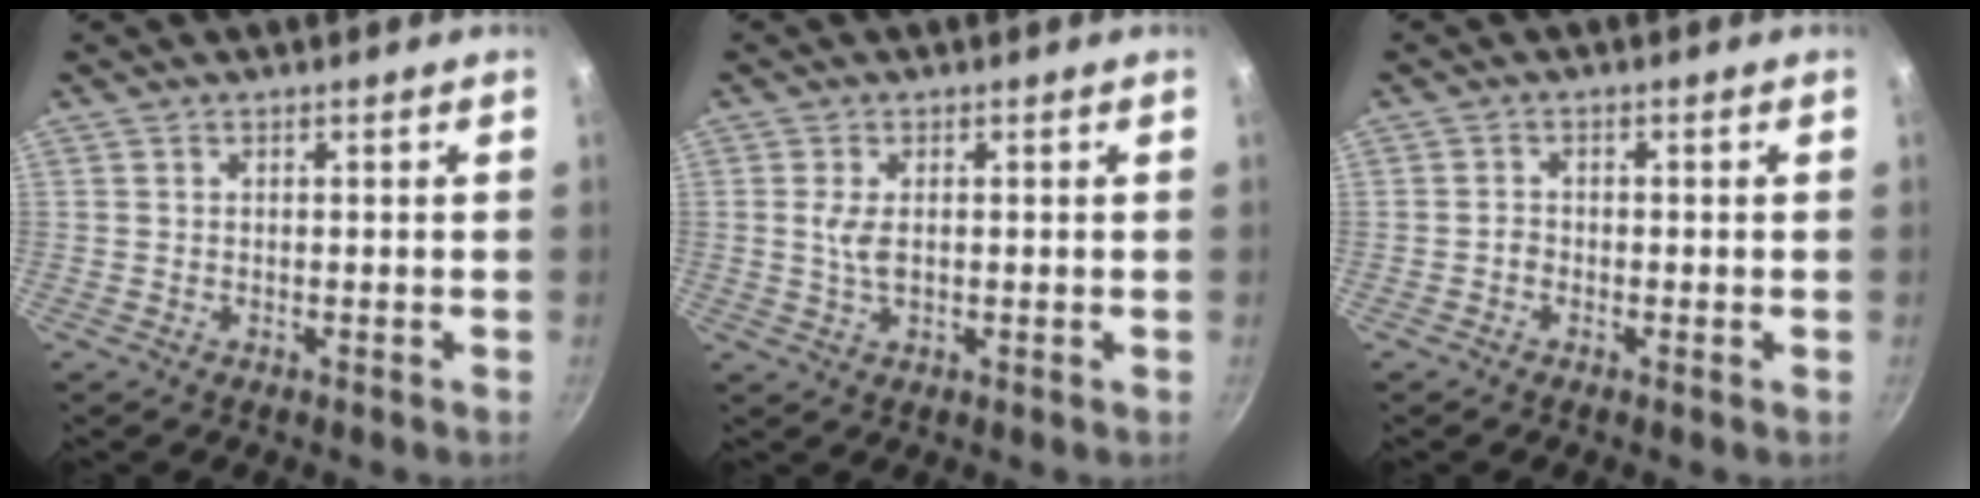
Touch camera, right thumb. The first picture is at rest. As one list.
[{"total": 3.4, "force": [0.3, 1.6, 2.9], "torque": [-0.059, -0.001, 0.007]}, {"total": 1.1, "force": [-0.7, 0.7, 0.6], "torque": [-0.014, 0.005, -0.018]}]